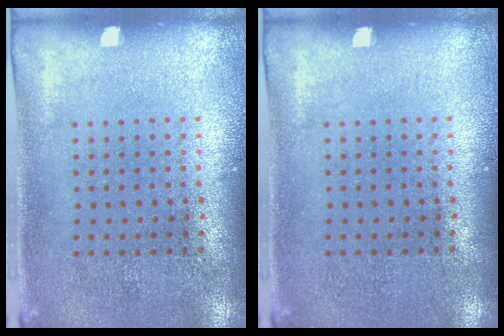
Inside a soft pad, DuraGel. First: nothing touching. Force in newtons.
{"total": 0.0}